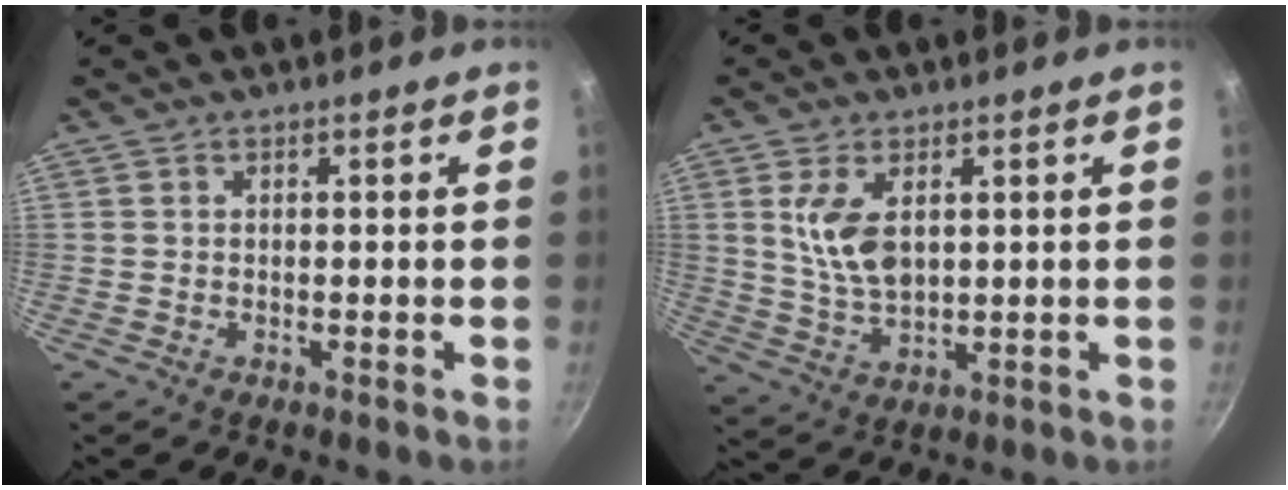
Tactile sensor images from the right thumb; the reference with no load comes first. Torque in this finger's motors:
{"motor_torque": [-0.55, 0.84, 0.91, 0.21, 0.09]}